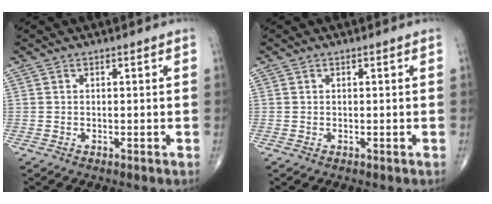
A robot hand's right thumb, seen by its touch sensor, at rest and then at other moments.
{"total": 0.0}